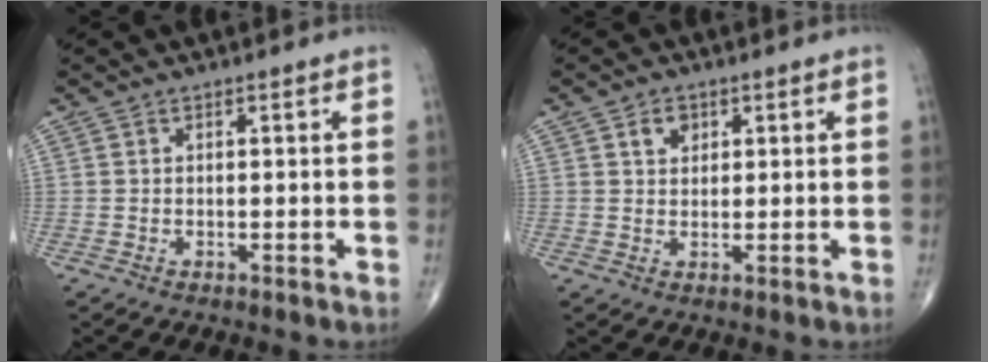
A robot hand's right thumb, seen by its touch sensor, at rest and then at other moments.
{"total": 3.1, "force": [1.4, 2.3, 1.6], "torque": [-0.012, -0.005, 0.023]}